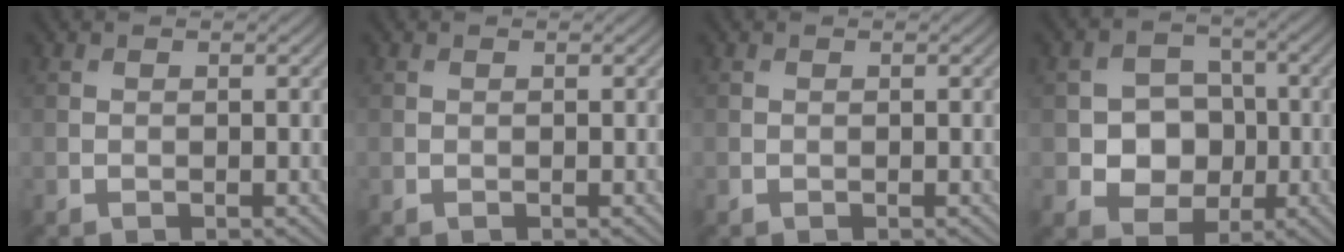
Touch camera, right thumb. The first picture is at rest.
{"total": 0.0}
{"total": 0.0}
{"total": 6.2, "force": [-1.0, 5.3, 3.1], "torque": [-0.058, -0.002, -0.039]}